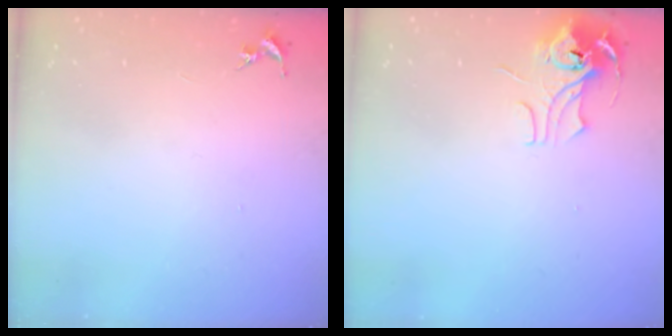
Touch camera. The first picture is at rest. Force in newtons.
{"total": 8.5, "press": 8.4, "slide": 0.6}